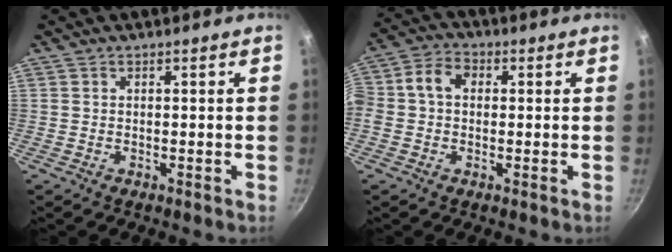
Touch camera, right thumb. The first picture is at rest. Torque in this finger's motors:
{"motor_torque": [0.46, 0.53, 0.92, -0.09, 0.27]}